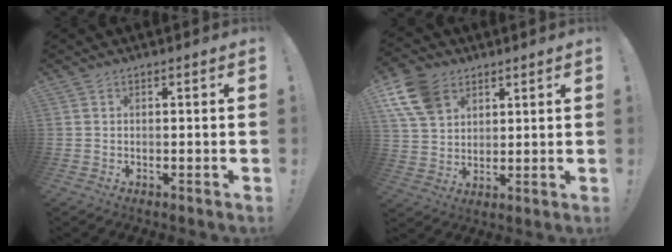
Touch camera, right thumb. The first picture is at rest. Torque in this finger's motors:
{"motor_torque": [0.05, 0.43, 0.72, 0.37, 0.11]}